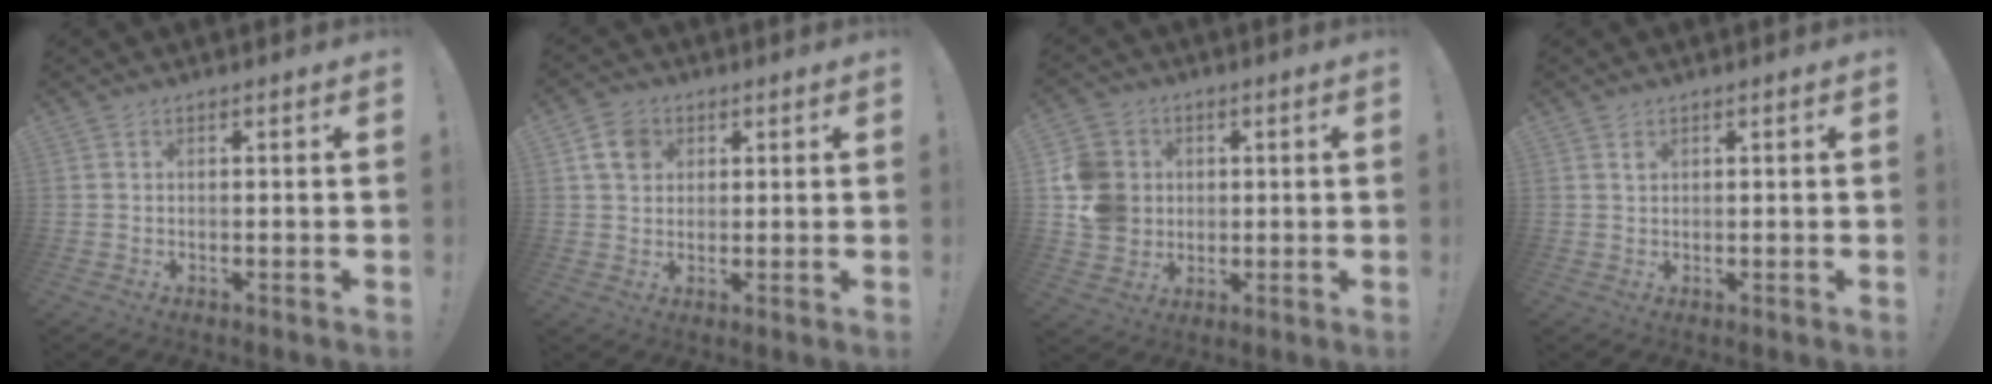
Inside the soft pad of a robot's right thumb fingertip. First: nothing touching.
{"total": 6.9, "force": [2.8, 5.3, 3.5], "torque": [-0.054, 0.001, 0.055]}
{"total": 11.6, "force": [1.0, 10.6, 4.4], "torque": [-0.082, 0.004, 0.027]}
{"total": 0.8, "force": [0.5, 0.5, 0.3], "torque": [0.000, -0.003, 0.009]}